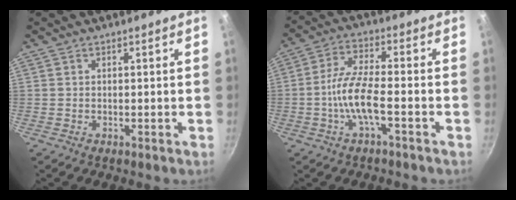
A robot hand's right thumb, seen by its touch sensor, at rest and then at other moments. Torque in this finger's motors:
{"motor_torque": [1.79, -0.45, 1.46, -1.30, 0.66]}